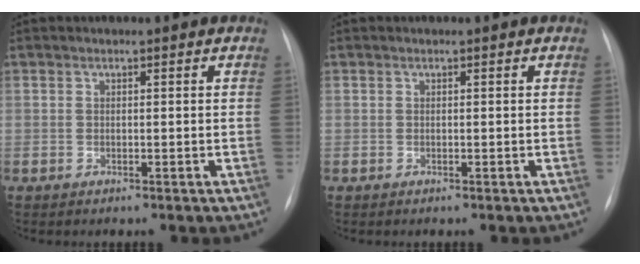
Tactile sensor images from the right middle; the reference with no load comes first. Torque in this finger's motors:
{"motor_torque": [-0.02, 0.01, 0.00, 0.00]}